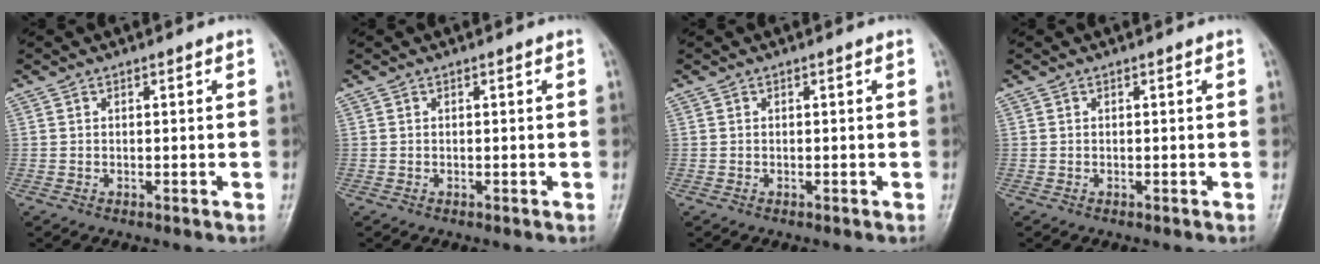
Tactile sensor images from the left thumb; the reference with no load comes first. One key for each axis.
{"total": 0.0}
{"total": 0.0}
{"total": 0.0}